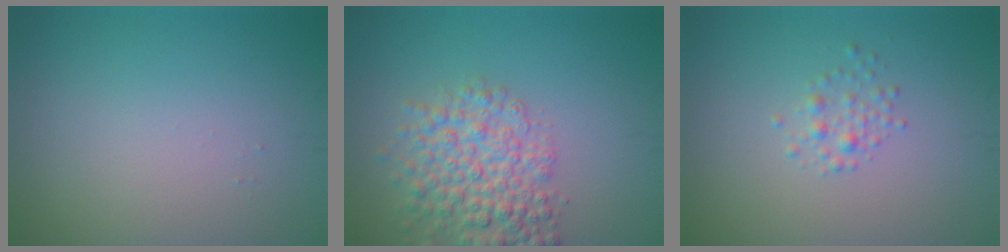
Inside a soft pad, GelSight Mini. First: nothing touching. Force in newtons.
{"total": 5.5, "press": 5.5, "slide": 0.2}
{"total": 1.3, "press": 1.3, "slide": 0.0}